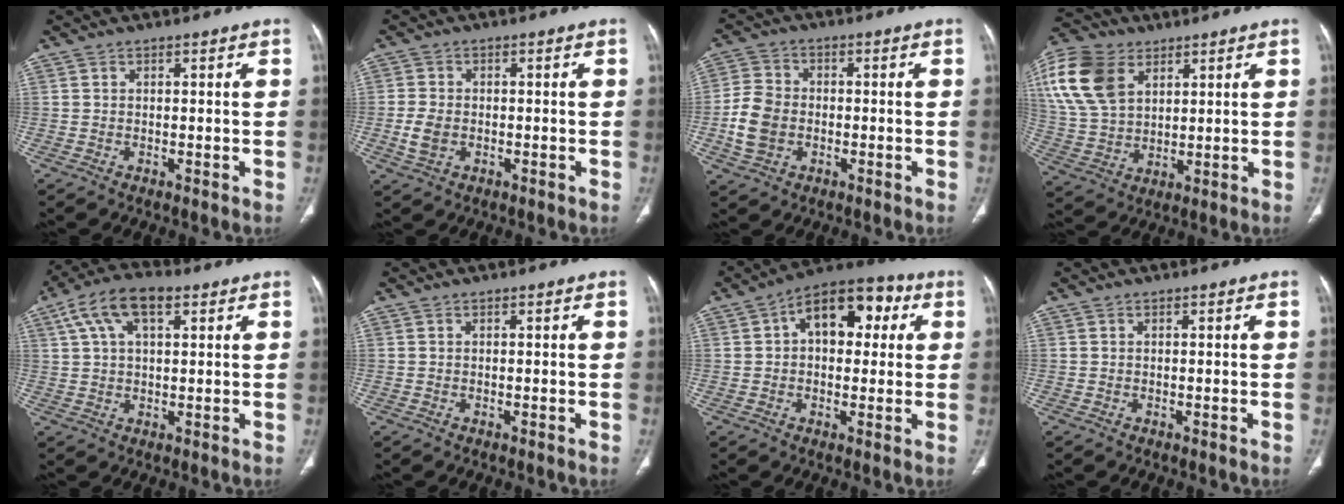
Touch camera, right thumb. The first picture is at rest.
{"total": 4.2, "force": [-1.0, 3.1, 2.7], "torque": [-0.057, 0.006, -0.015]}
{"total": 8.3, "force": [-1.8, 6.5, 4.8], "torque": [-0.094, 0.015, -0.035]}
{"total": 17.5, "force": [7.1, 11.6, 11.0], "torque": [-0.230, -0.010, 0.141]}
{"total": 10.0, "force": [4.3, 4.8, 7.6], "torque": [-0.148, 0.020, 0.075]}
{"total": 0.0}
{"total": 13.3, "force": [3.3, 8.1, 10.0], "torque": [-0.111, 0.029, 0.042]}
{"total": 0.0}